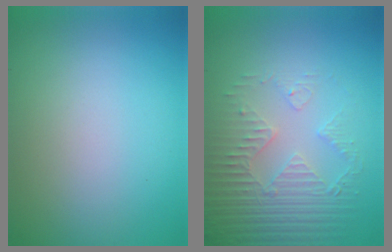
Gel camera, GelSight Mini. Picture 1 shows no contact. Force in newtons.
{"total": 4.0, "press": 3.6, "slide": 1.8}